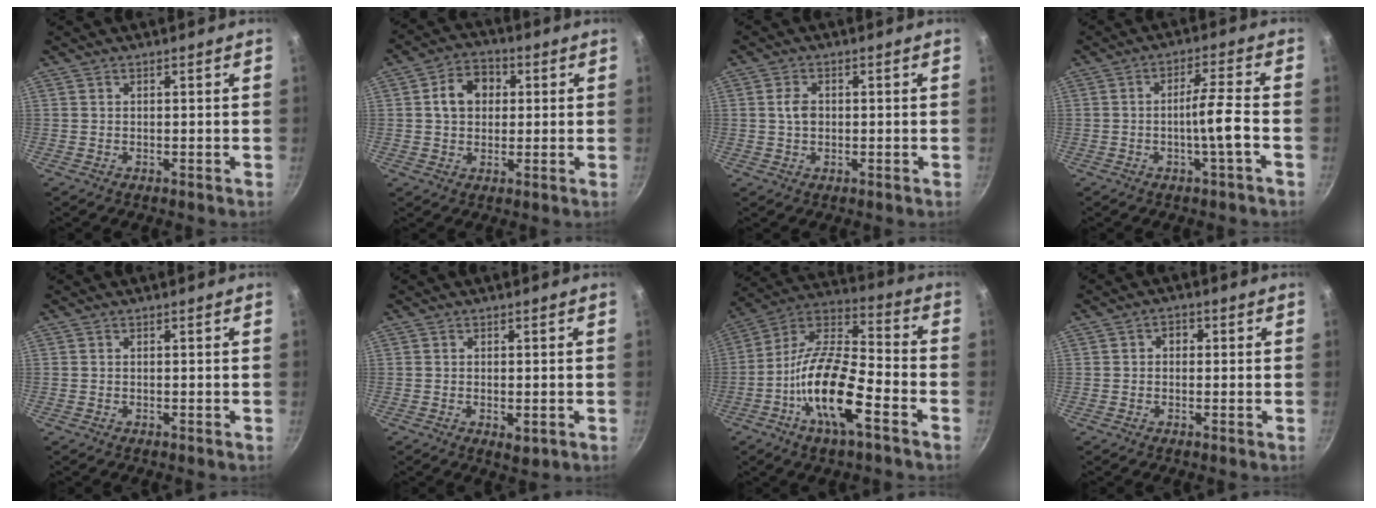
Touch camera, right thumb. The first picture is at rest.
{"total": 8.0, "force": [1.4, 6.3, 4.7], "torque": [-0.049, 0.014, 0.013]}
{"total": 3.2, "force": [0.2, 2.3, 2.2], "torque": [-0.034, 0.006, 0.000]}
{"total": 6.4, "force": [-2.1, 0.1, 6.0], "torque": [-0.106, 0.022, -0.037]}
{"total": 0.0}
{"total": 2.9, "force": [-0.7, 1.4, 2.4], "torque": [-0.036, -0.009, -0.007]}
{"total": 18.2, "force": [-7.3, 6.5, 15.3], "torque": [-0.276, 0.045, -0.155]}
{"total": 2.2, "force": [0.2, 1.8, 1.3], "torque": [-0.011, 0.007, 0.000]}